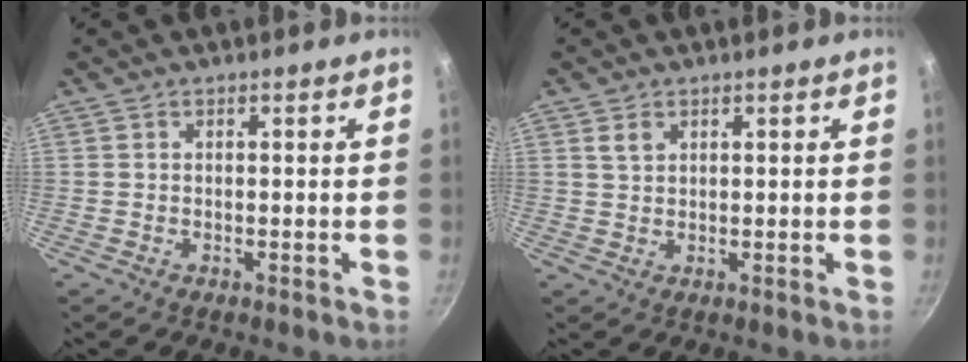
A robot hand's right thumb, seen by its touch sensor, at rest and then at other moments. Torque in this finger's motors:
{"motor_torque": [-0.15, 0.50, 0.79, 0.64, 0.12]}